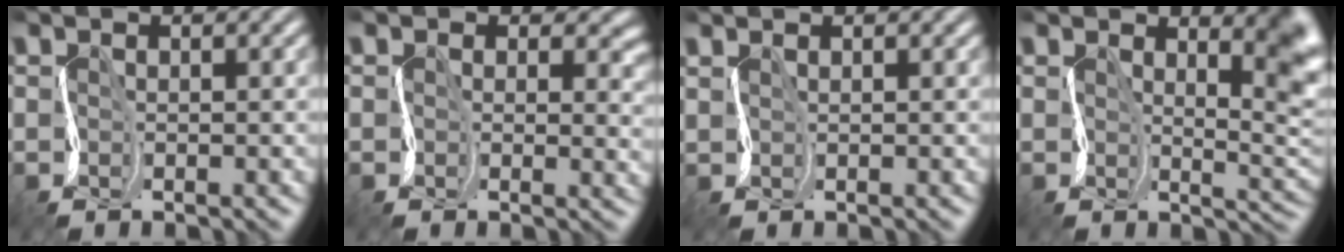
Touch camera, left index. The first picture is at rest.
{"total": 5.1, "force": [0.7, 3.9, 3.3], "torque": [-0.023, 0.003, 0.004]}
{"total": 1.3, "force": [1.3, 0.1, -0.3], "torque": [0.009, 0.000, 0.026]}
{"total": 6.1, "force": [2.0, 2.6, 5.2], "torque": [-0.040, -0.003, 0.027]}